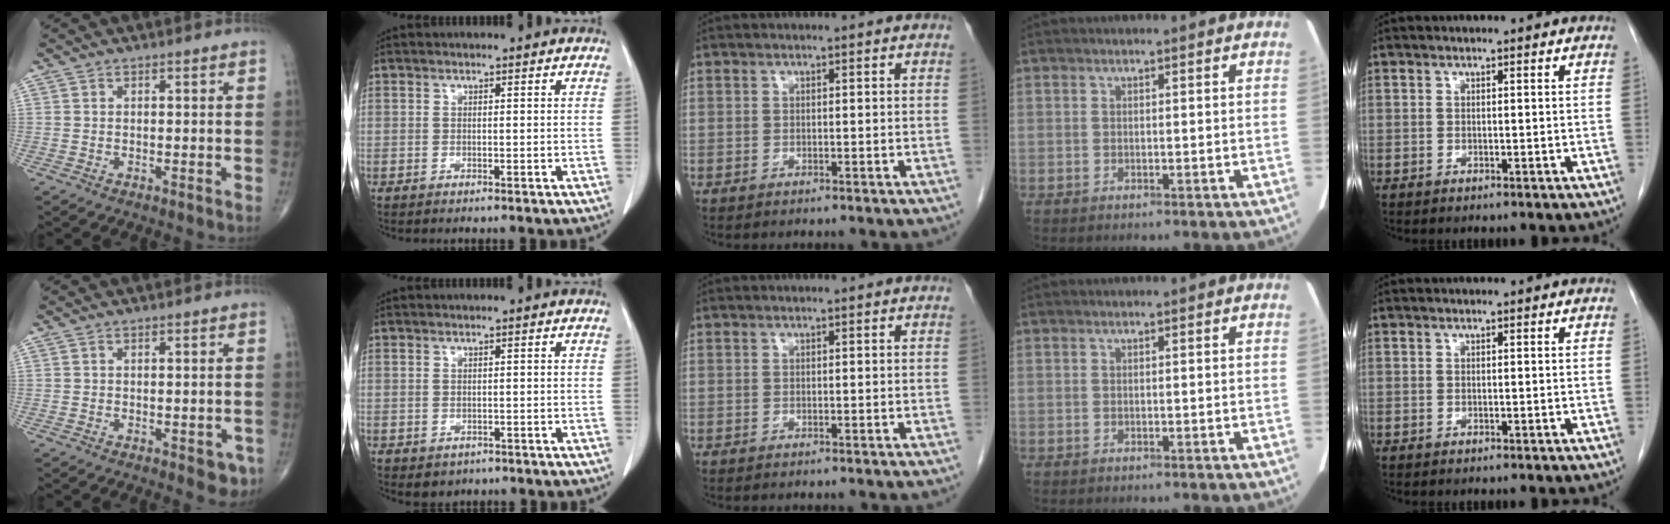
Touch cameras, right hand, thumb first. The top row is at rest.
{"thumb": {"total": 3.4, "force": [-1.3, 1.7, 2.7], "torque": [-0.011, -0.001, -0.011]}, "index": {"total": 1.9, "force": [-1.0, 1.5, 0.6], "torque": [-0.006, 0.001, -0.005]}}